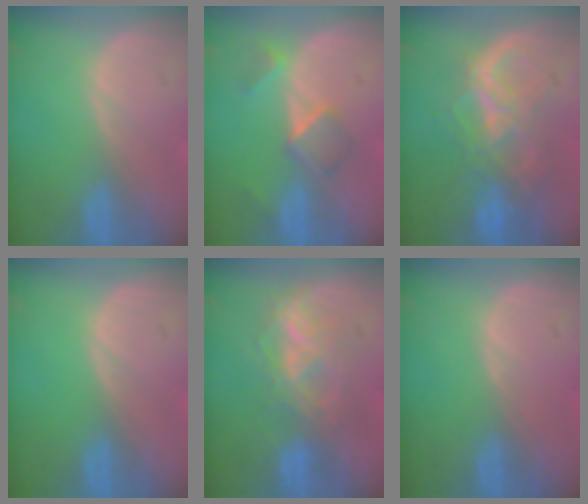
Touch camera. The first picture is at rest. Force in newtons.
{"total": 5.3, "press": 4.5, "slide": 2.8}
{"total": 8.3, "press": 7.7, "slide": 3.2}
{"total": 0.0}
{"total": 6.1, "press": 6.1, "slide": 0.7}
{"total": 0.5, "press": 0.0, "slide": 0.5}